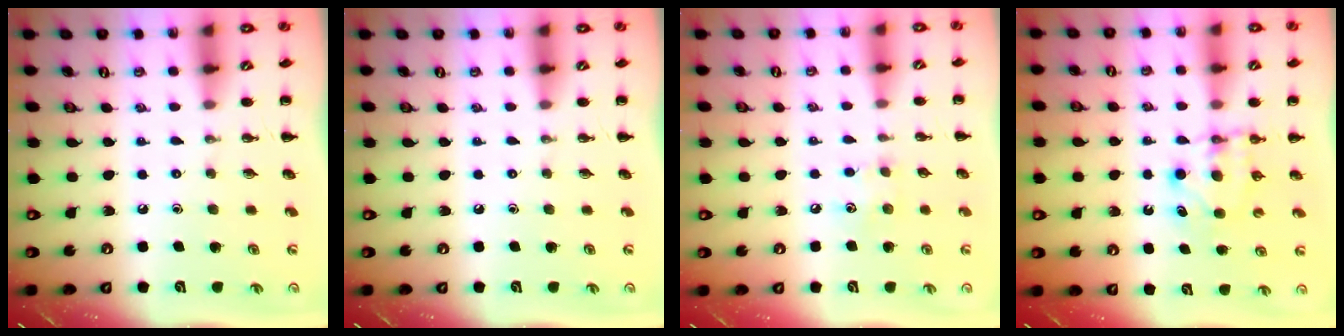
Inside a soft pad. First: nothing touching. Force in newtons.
{"total": 0.0}
{"total": 6.3, "press": 6.1, "slide": 1.5}
{"total": 6.3, "press": 6.1, "slide": 1.3}